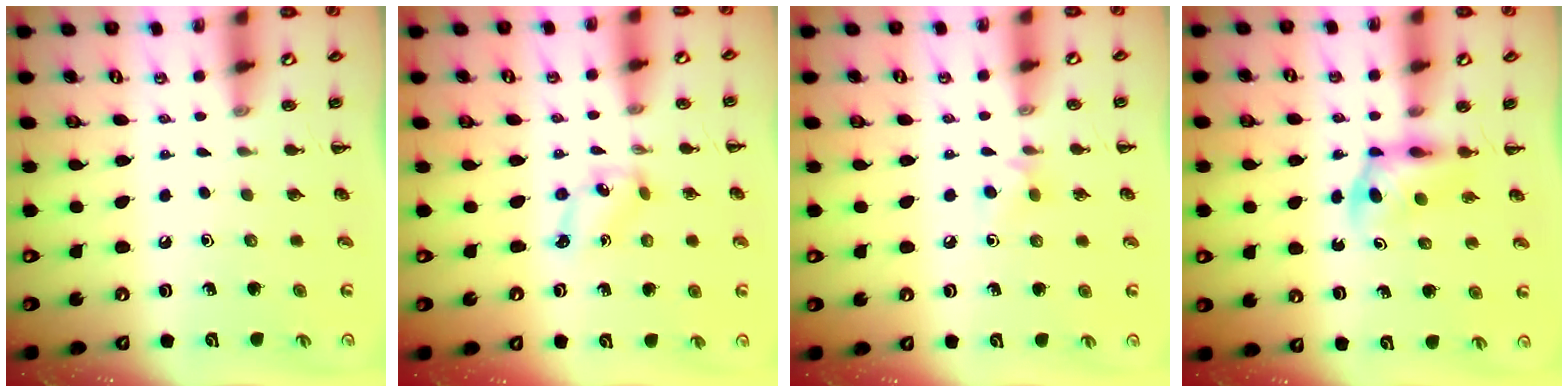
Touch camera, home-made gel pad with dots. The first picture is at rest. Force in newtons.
{"total": 1.6, "press": 1.5, "slide": 0.3}
{"total": 4.8, "press": 4.5, "slide": 1.7}
{"total": 3.8, "press": 3.7, "slide": 0.7}